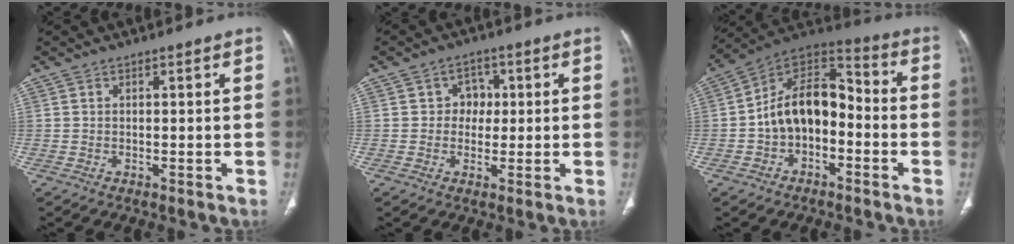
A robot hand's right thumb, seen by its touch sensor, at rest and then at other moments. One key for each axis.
{"total": 4.2, "fx": 0.6, "fy": 3.8, "fz": 1.8, "tx": 0.005, "ty": 0.008, "tz": 0.001}
{"total": 14.5, "fx": -2.6, "fy": 9.6, "fz": 10.5, "tx": -0.146, "ty": 0.058, "tz": -0.055}